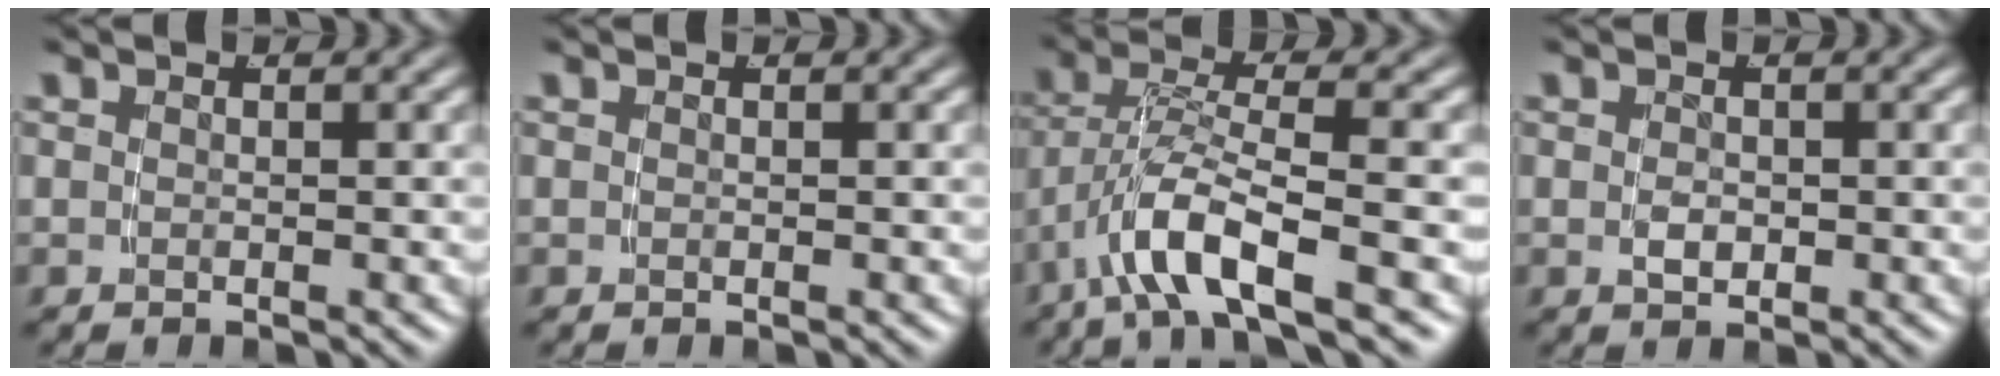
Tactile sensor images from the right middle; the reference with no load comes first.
{"total": 0.0}
{"total": 4.7, "force": [-1.9, 1.1, 4.2], "torque": [-0.093, -0.015, -0.021]}
{"total": 0.8, "force": [-0.3, 0.2, 0.7], "torque": [-0.015, -0.007, 0.003]}